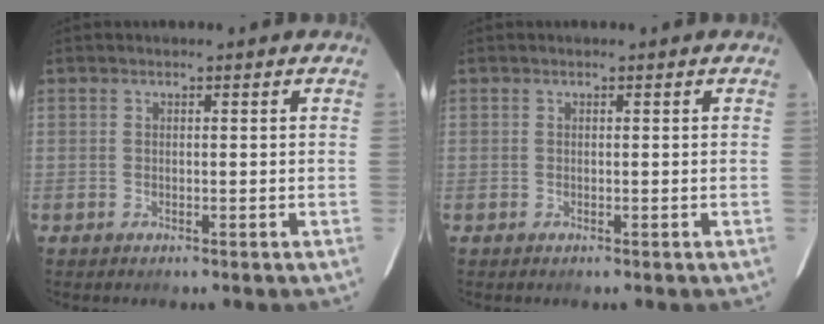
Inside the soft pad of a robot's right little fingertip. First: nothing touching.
{"total": 0.0}